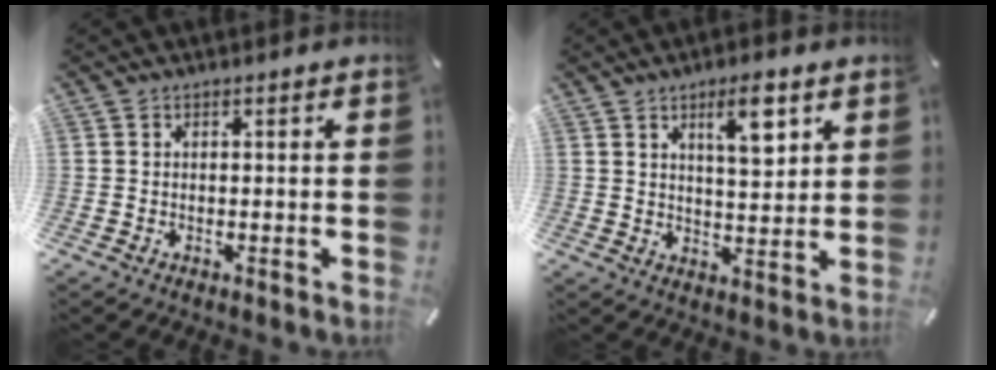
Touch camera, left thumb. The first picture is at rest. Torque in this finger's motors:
{"motor_torque": [1.17, 1.37, 0.89, -0.85, 0.18]}